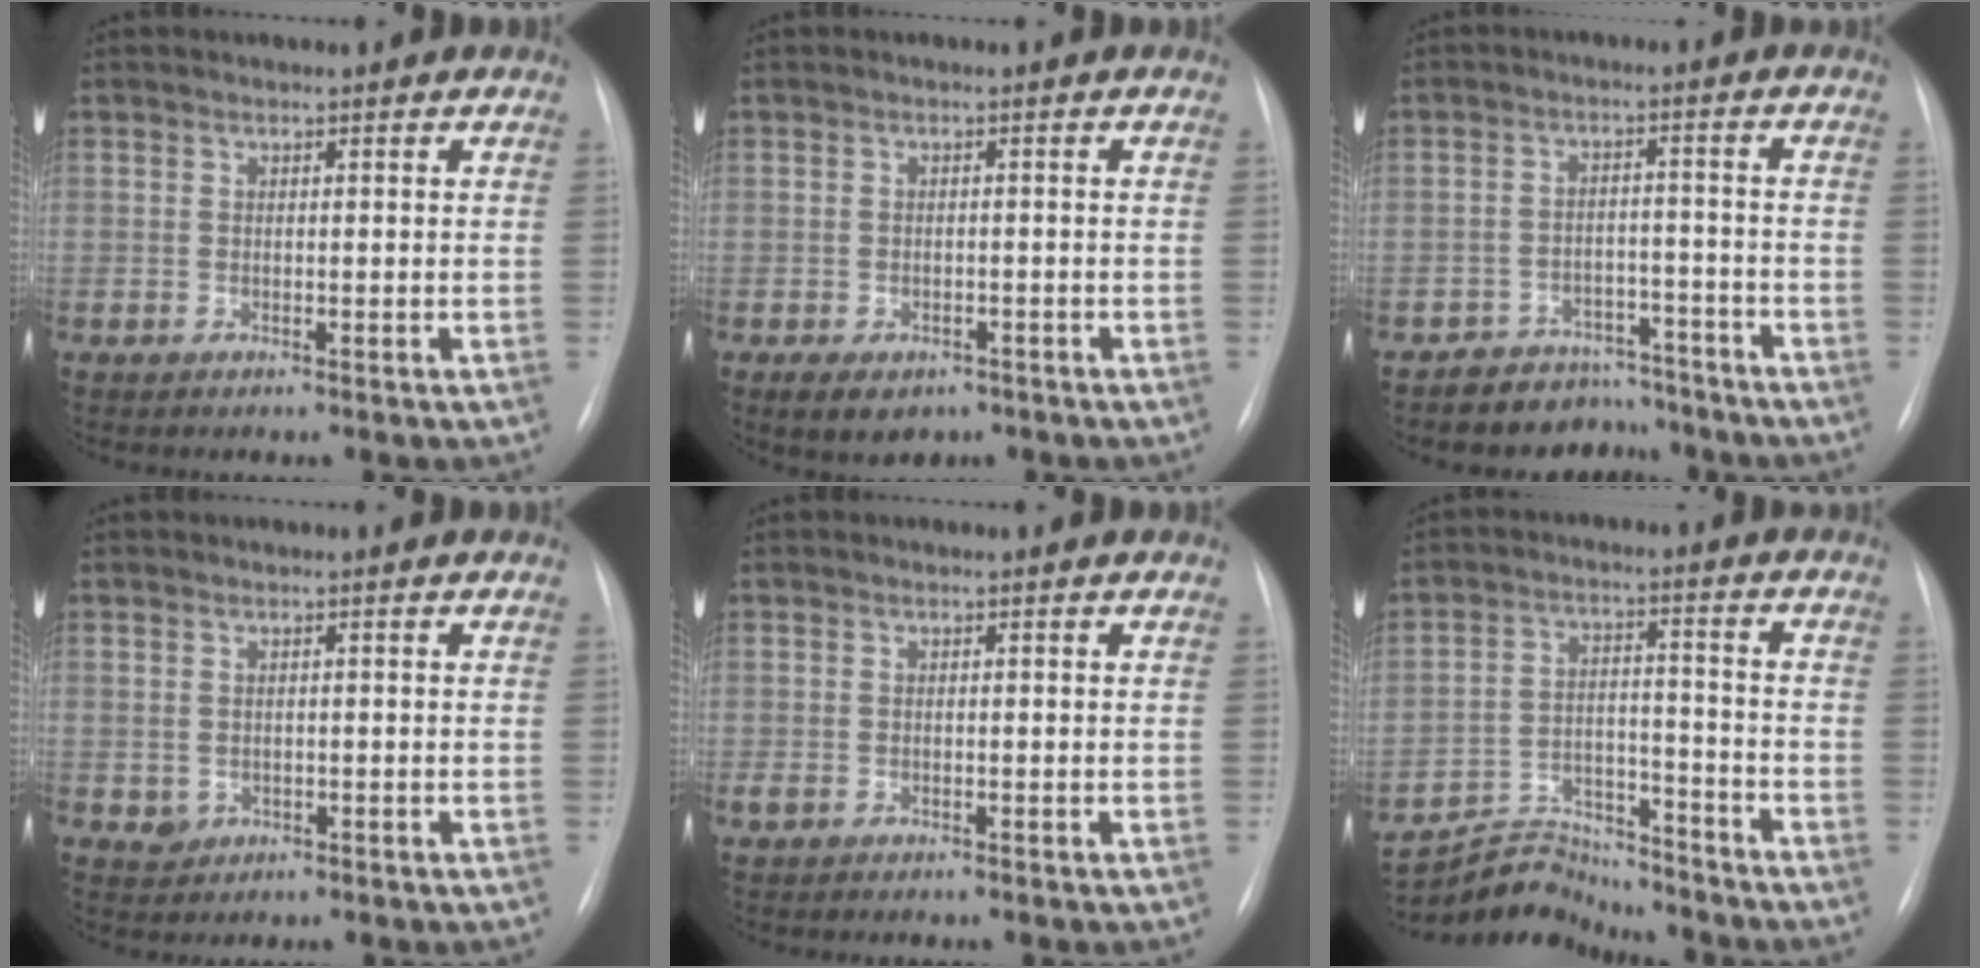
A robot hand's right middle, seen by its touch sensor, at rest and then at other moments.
{"total": 5.2, "force": [-3.3, 3.2, 2.4], "torque": [-0.035, -0.001, -0.038]}
{"total": 7.2, "force": [-6.2, 3.6, -0.3], "torque": [0.022, 0.031, -0.093]}
{"total": 1.6, "force": [-0.3, 1.5, 0.5], "torque": [-0.007, 0.002, 0.002]}
{"total": 1.0, "force": [-0.6, 0.7, 0.5], "torque": [-0.014, 0.001, -0.006]}
{"total": 9.4, "force": [-9.2, 1.8, -0.7], "torque": [0.010, 0.030, -0.160]}